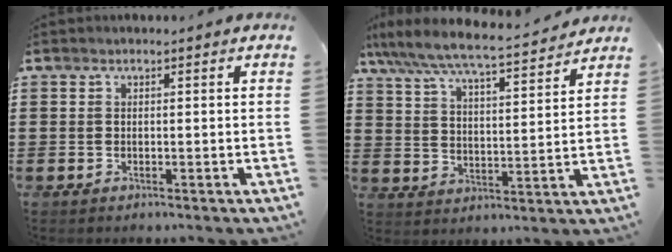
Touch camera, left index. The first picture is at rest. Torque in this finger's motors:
{"motor_torque": [1.19, -0.95, 0.40, 0.21]}